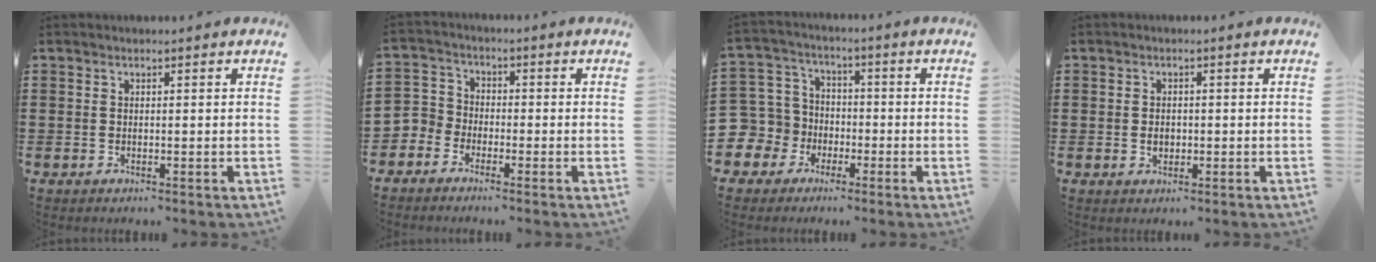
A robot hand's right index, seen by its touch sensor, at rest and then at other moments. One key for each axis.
{"total": 3.6, "fx": -2.8, "fy": 2.2, "fz": 0.0, "tx": -0.029, "ty": 0.003, "tz": -0.068}
{"total": 7.3, "fx": -1.6, "fy": 7.1, "fz": 0.5, "tx": -0.076, "ty": -0.005, "tz": -0.035}
{"total": 1.6, "fx": -0.2, "fy": 1.2, "fz": 1.0, "tx": -0.022, "ty": 0.005, "tz": -0.004}